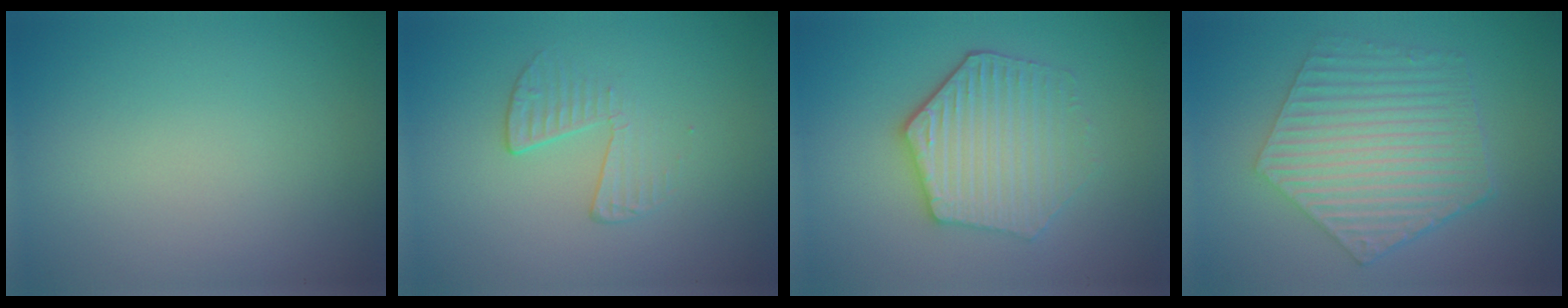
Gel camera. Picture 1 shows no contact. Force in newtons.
{"total": 1.9, "press": 0.7, "slide": 1.8}
{"total": 4.8, "press": 4.0, "slide": 2.5}
{"total": 6.2, "press": 4.8, "slide": 4.0}